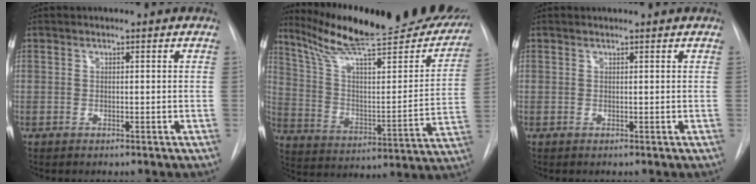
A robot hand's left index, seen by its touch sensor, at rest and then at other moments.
{"total": 29.3, "force": [25.0, 4.6, 14.5], "torque": [-0.220, -0.049, 0.349]}
{"total": 0.8, "force": [0.8, 0.0, 0.0], "torque": [-0.007, 0.010, 0.015]}